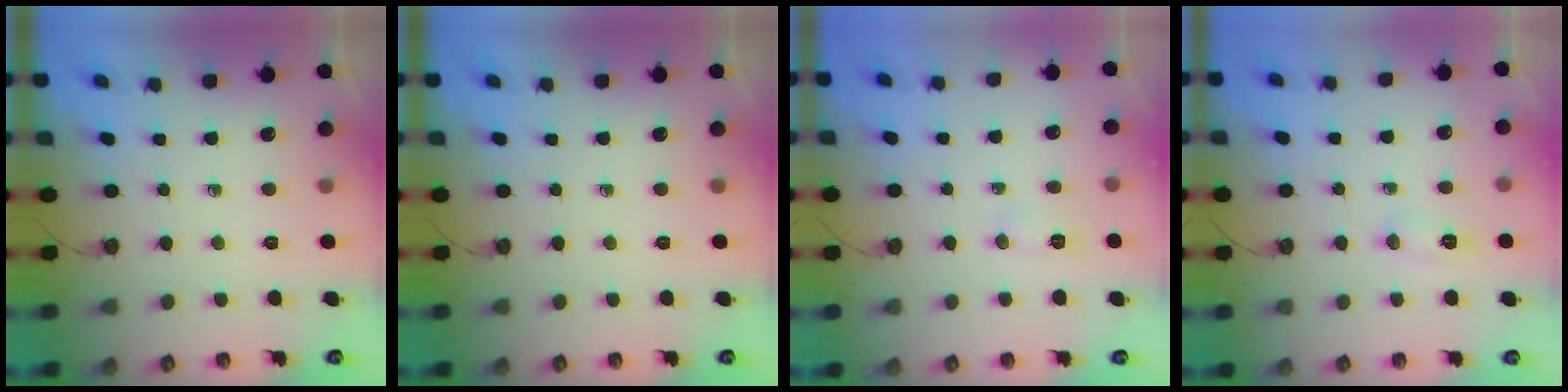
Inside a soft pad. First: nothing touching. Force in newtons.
{"total": 0.0}
{"total": 5.2, "press": 5.0, "slide": 1.4}
{"total": 5.9, "press": 5.8, "slide": 0.7}